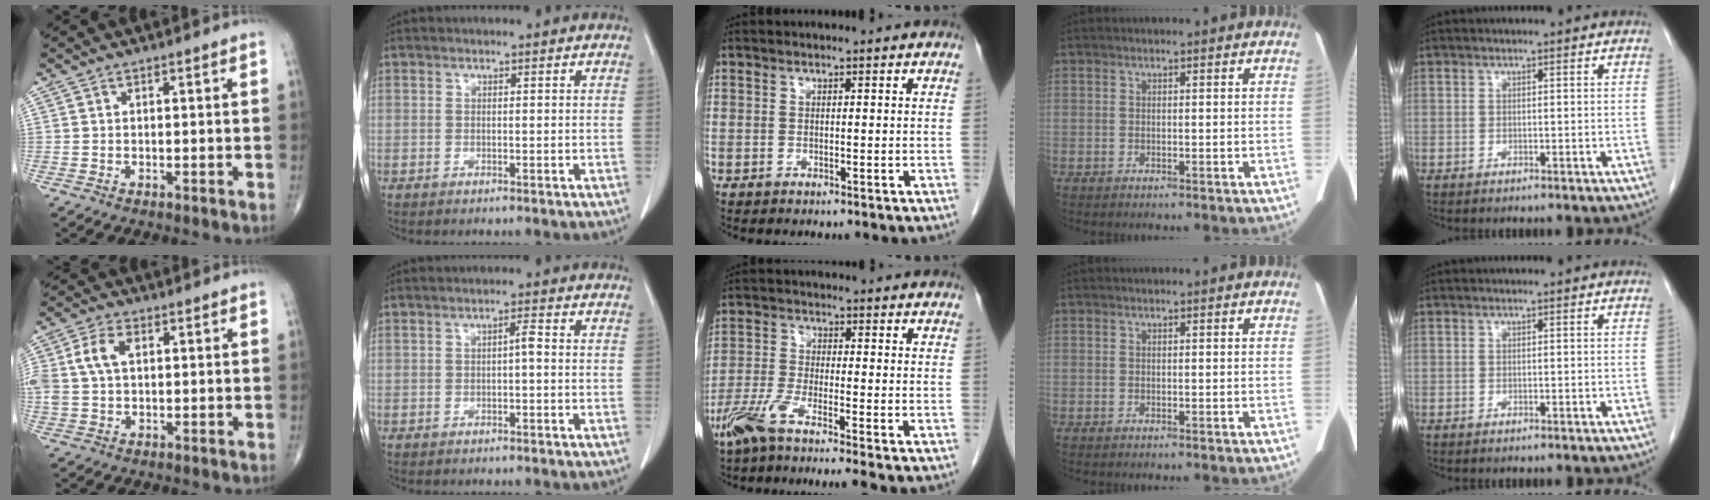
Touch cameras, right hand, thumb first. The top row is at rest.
{"thumb": {"total": 6.8, "force": [1.5, 4.2, 5.1], "torque": [-0.117, 0.015, 0.030]}, "index": {"total": 1.4, "force": [-0.1, 0.2, 1.4], "torque": [-0.021, 0.005, -0.002]}, "middle": {"total": 6.5, "force": [-4.9, -0.6, 4.2], "torque": [-0.084, -0.016, -0.097]}}